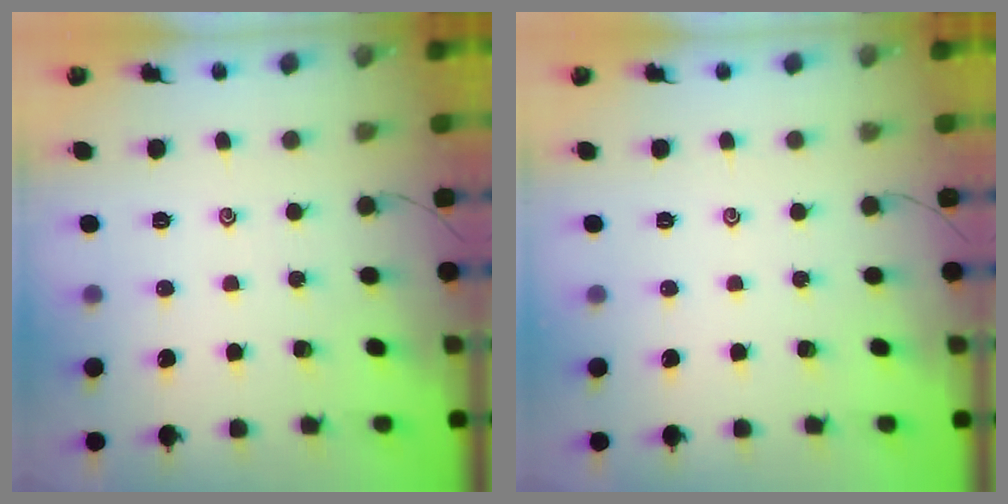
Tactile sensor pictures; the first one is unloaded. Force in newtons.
{"total": 0.0}